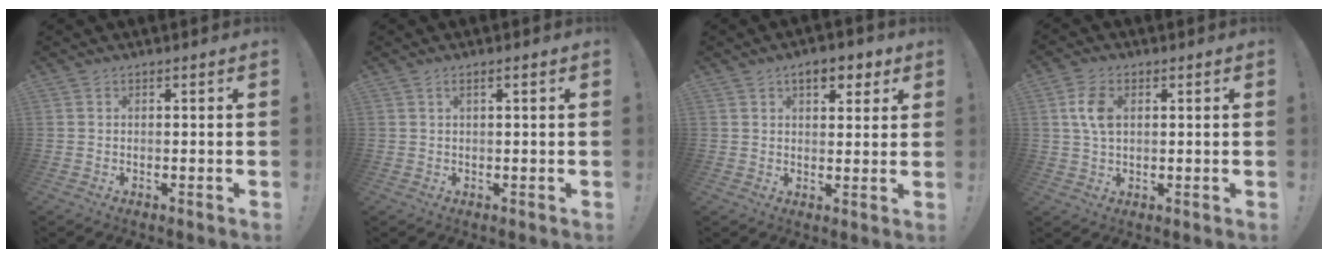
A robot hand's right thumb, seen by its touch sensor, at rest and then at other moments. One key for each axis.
{"total": 1.6, "fx": 0.4, "fy": -0.1, "fz": 1.5, "tx": -0.024, "ty": -0.001, "tz": 0.004}
{"total": 6.6, "fx": 3.7, "fy": 3.4, "fz": 4.3, "tx": -0.047, "ty": -0.008, "tz": 0.060}
{"total": 7.4, "fx": 1.8, "fy": 4.8, "fz": 5.4, "tx": -0.110, "ty": 0.004, "tz": 0.033}